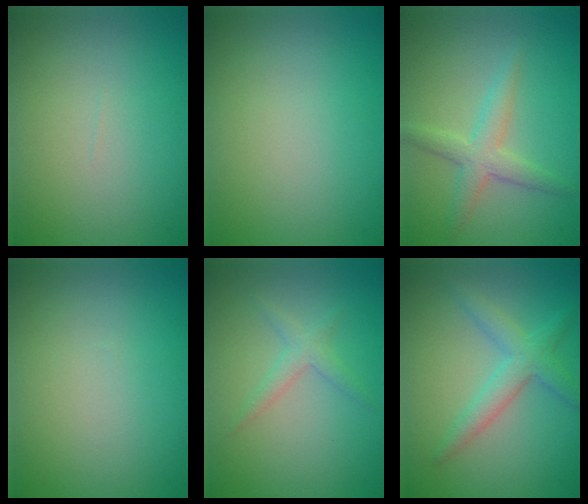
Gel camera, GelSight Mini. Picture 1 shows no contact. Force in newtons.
{"total": 0.0}
{"total": 2.9, "press": 2.9, "slide": 0.1}
{"total": 0.0}
{"total": 1.6, "press": 1.6, "slide": 0.1}
{"total": 3.1, "press": 3.1, "slide": 0.0}